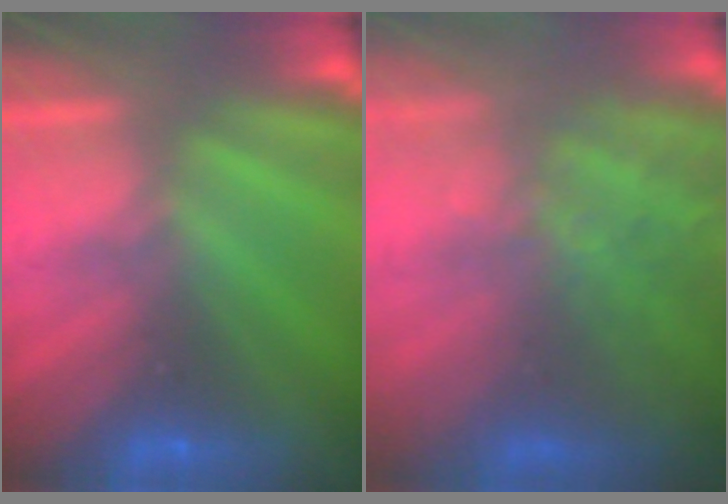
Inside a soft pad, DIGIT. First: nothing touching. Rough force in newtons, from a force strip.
{"total": 7.4}